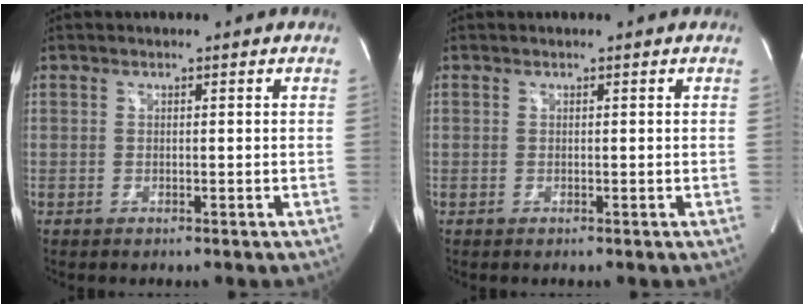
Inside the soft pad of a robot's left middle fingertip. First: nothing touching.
{"total": 0.0}